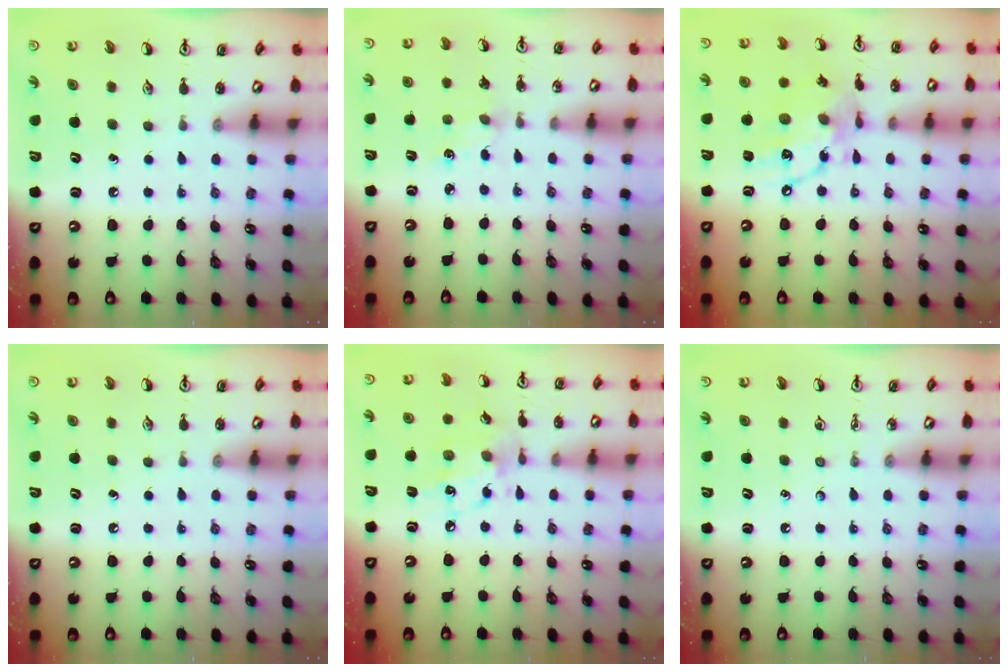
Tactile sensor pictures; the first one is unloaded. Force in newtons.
{"total": 3.1, "press": 3.1, "slide": 0.4}
{"total": 14.9, "press": 14.9, "slide": 1.1}
{"total": 0.0}
{"total": 10.8, "press": 10.8, "slide": 0.7}
{"total": 0.0}